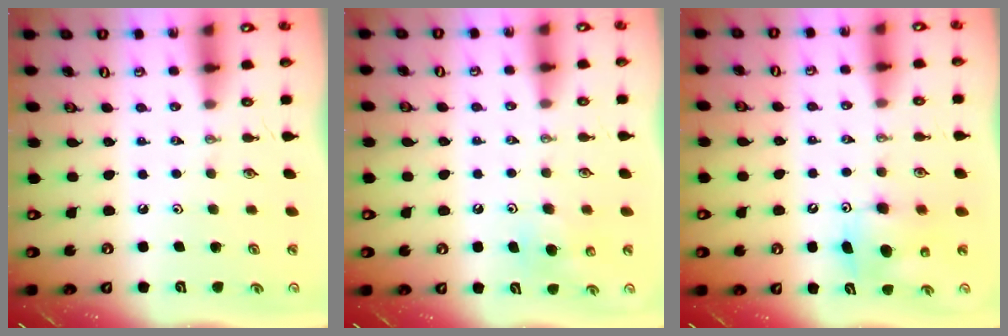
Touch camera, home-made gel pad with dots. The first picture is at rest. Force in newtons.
{"total": 7.0, "press": 6.8, "slide": 1.4}
{"total": 9.8, "press": 9.8, "slide": 1.2}